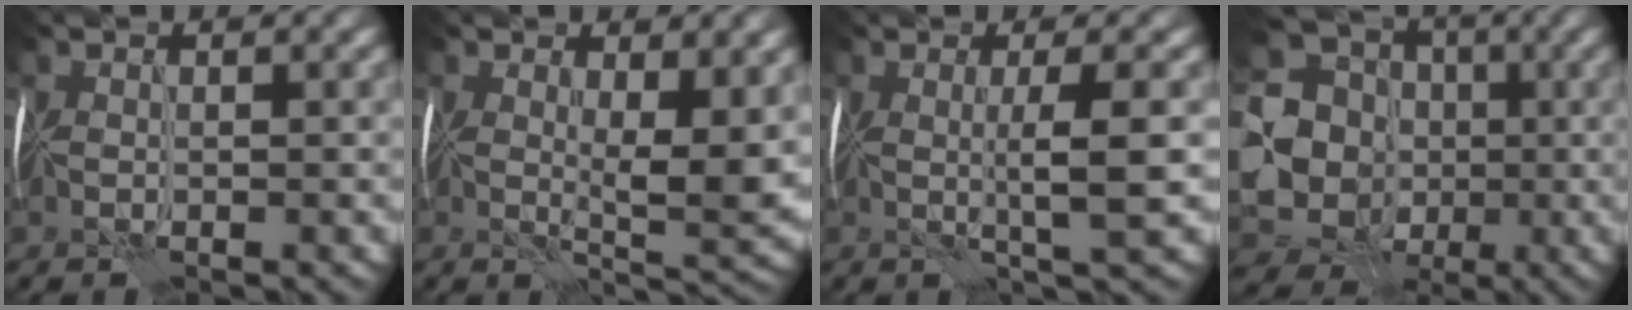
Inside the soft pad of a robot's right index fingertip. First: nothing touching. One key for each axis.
{"total": 5.6, "fx": 1.3, "fy": 1.9, "fz": 5.1, "tx": -0.082, "ty": -0.012, "tz": 0.026}
{"total": 3.3, "fx": -0.1, "fy": 0.4, "fz": 3.2, "tx": -0.052, "ty": 0.003, "tz": -0.004}
{"total": 13.6, "fx": -1.6, "fy": 12.8, "fz": 4.3, "tx": -0.117, "ty": -0.003, "tz": -0.040}